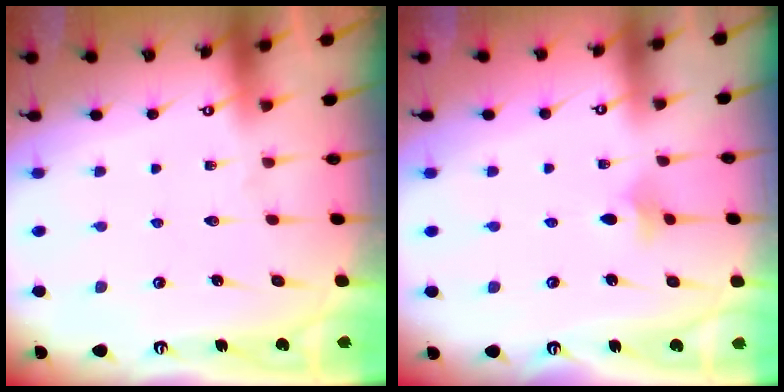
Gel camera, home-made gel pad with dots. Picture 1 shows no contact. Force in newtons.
{"total": 4.5, "press": 4.4, "slide": 0.9}